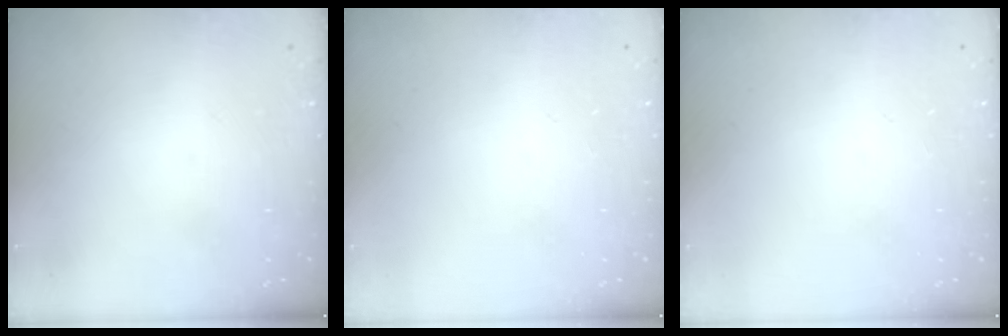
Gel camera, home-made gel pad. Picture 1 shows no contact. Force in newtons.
{"total": 0.0}
{"total": 0.0}